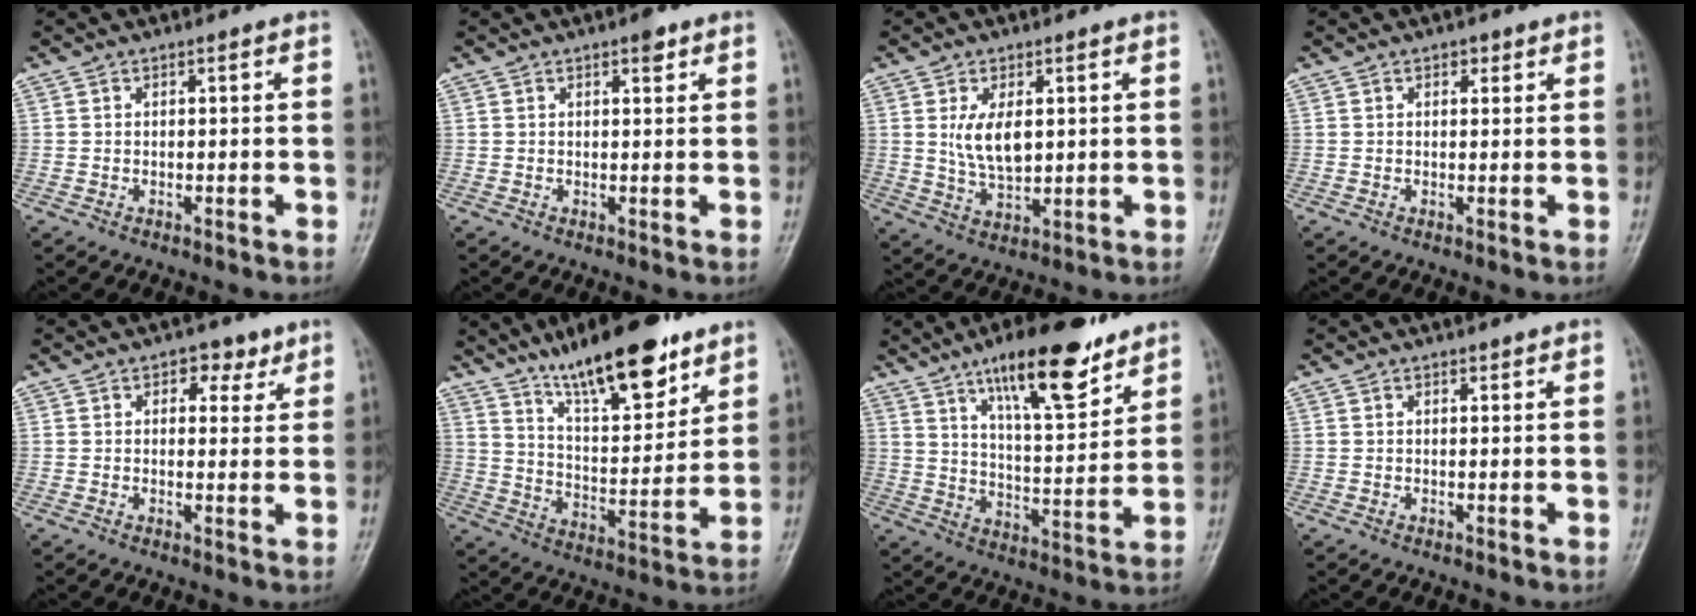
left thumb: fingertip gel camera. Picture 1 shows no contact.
{"total": 2.0, "force": [1.3, 0.8, 1.4], "torque": [-0.016, -0.005, 0.017]}
{"total": 7.3, "force": [1.6, 3.8, 6.1], "torque": [-0.102, -0.014, 0.038]}
{"total": 1.6, "force": [1.0, 1.0, 0.8], "torque": [-0.001, -0.003, 0.011]}
{"total": 4.4, "force": [2.4, 3.0, 2.3], "torque": [0.000, -0.006, 0.027]}
{"total": 18.6, "force": [12.9, 5.8, 12.0], "torque": [-0.157, -0.067, 0.219]}
{"total": 17.1, "force": [11.2, 5.0, 11.8], "torque": [-0.161, -0.061, 0.186]}
{"total": 0.7, "force": [0.6, 0.3, 0.3], "torque": [-0.006, -0.004, 0.007]}